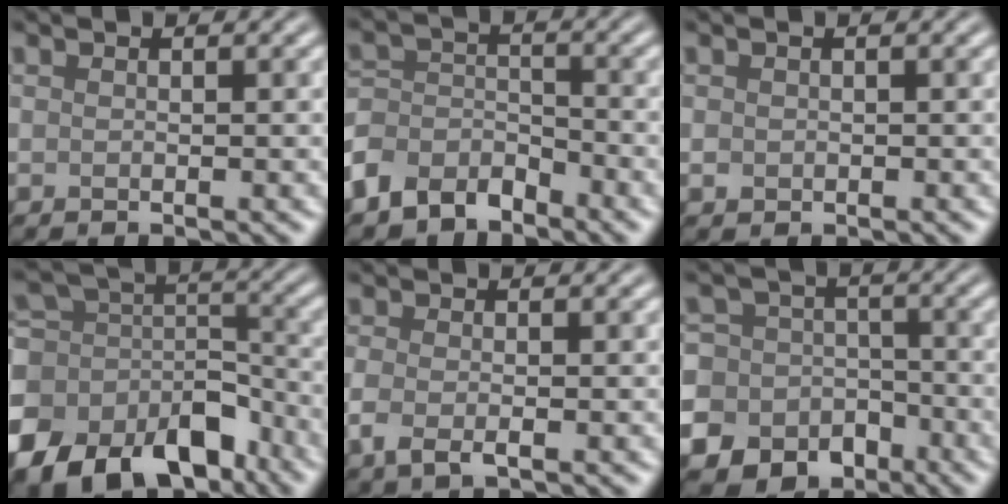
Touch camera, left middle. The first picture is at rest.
{"total": 5.0, "force": [-3.9, 2.8, 1.3], "torque": [-0.025, -0.002, -0.085]}
{"total": 0.7, "force": [0.0, 0.6, 0.2], "torque": [-0.001, -0.003, -0.002]}
{"total": 16.8, "force": [-9.8, 11.0, 8.0], "torque": [-0.177, -0.037, -0.132]}
{"total": 2.2, "force": [-0.7, 0.9, 1.8], "torque": [-0.043, -0.009, -0.018]}
{"total": 14.5, "force": [-7.8, 12.0, 2.3], "torque": [-0.070, -0.053, -0.129]}